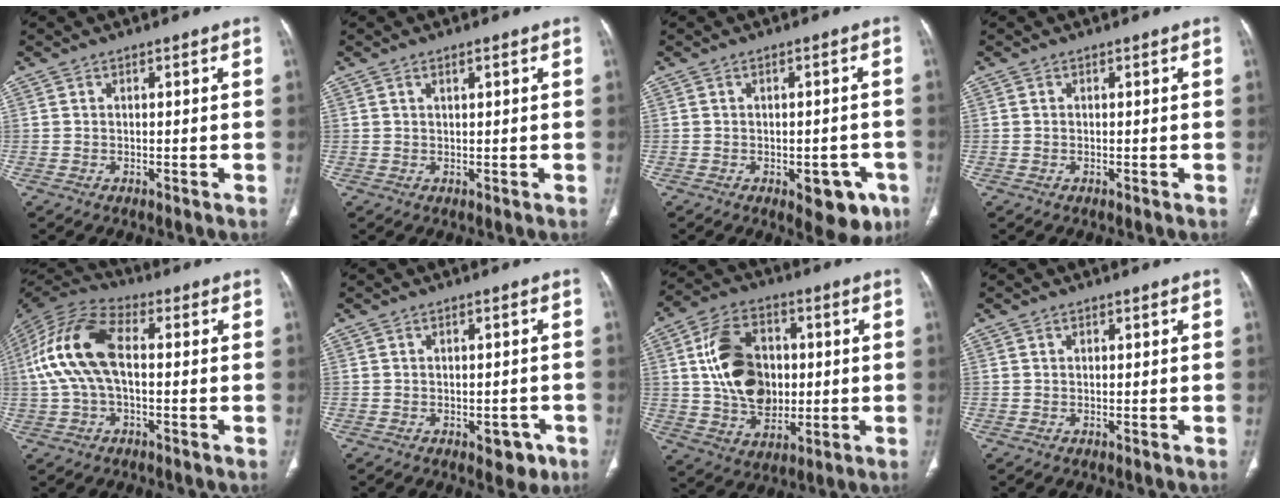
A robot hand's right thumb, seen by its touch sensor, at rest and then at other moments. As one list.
[{"total": 1.2, "force": [0.7, 0.3, 0.9], "torque": [-0.018, 0.001, 0.012]}, {"total": 7.9, "force": [-3.5, 4.0, 5.8], "torque": [-0.042, 0.008, -0.035]}, {"total": 0.0}, {"total": 15.5, "force": [0.8, 8.1, 13.2], "torque": [-0.285, 0.037, 0.009]}, {"total": 3.9, "force": [-1.9, 2.2, 2.6], "torque": [-0.011, 0.006, -0.018]}, {"total": 15.9, "force": [1.6, 11.3, 11.0], "torque": [-0.163, 0.002, 0.032]}, {"total": 0.0}]